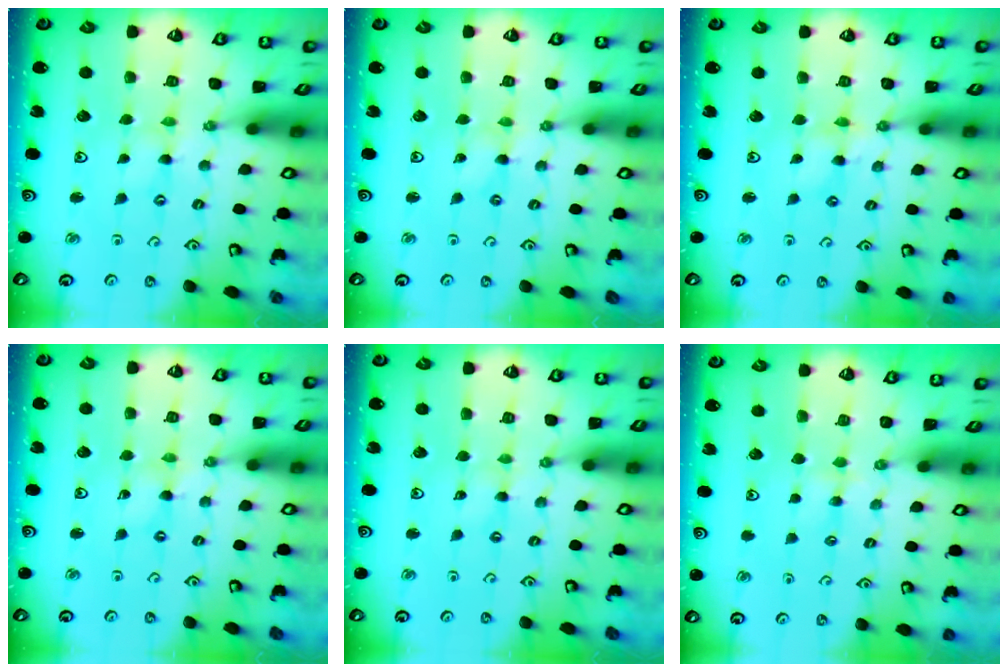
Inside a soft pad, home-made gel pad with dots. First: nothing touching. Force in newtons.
{"total": 0.0}
{"total": 2.3, "press": 2.2, "slide": 0.4}
{"total": 0.0}
{"total": 0.0}
{"total": 3.0, "press": 3.0, "slide": 0.5}